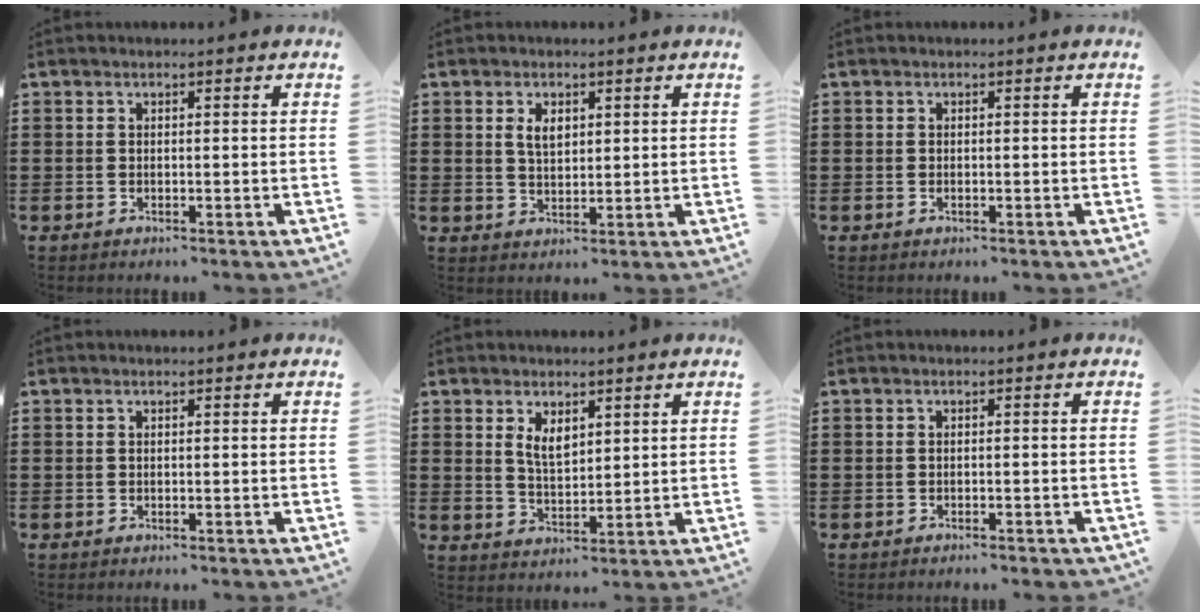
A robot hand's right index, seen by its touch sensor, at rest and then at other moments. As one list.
[{"total": 3.2, "force": [1.2, 1.8, 2.4], "torque": [-0.052, 0.007, 0.021]}, {"total": 0.0}, {"total": 0.0}, {"total": 3.7, "force": [2.1, 2.0, 2.4], "torque": [-0.046, 0.002, 0.036]}, {"total": 0.7, "force": [-0.6, 0.1, 0.2], "torque": [-0.008, -0.002, -0.013]}]